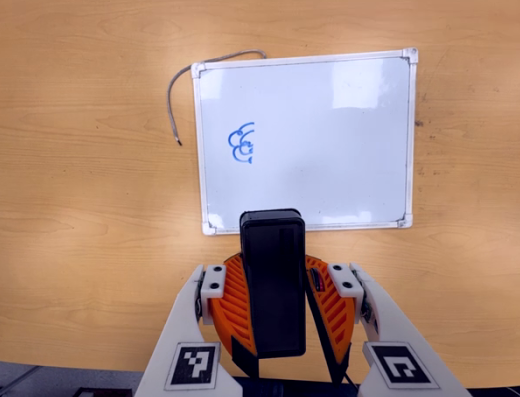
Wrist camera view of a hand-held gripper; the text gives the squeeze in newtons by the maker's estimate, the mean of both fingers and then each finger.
{"total": 9.2, "left": 9.7, "right": 8.7}